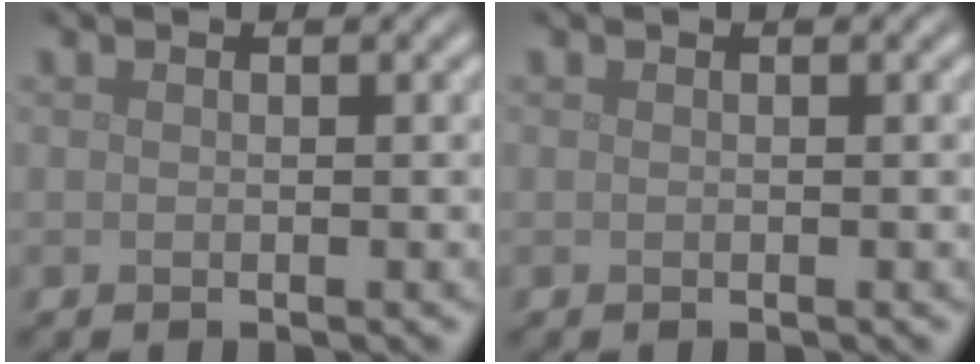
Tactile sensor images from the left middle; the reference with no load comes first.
{"total": 0.0}